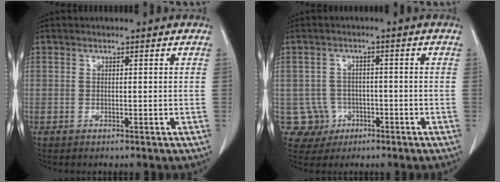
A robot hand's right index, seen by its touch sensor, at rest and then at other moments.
{"total": 4.9, "force": [-1.5, 4.7, -0.1], "torque": [0.008, 0.013, -0.019]}